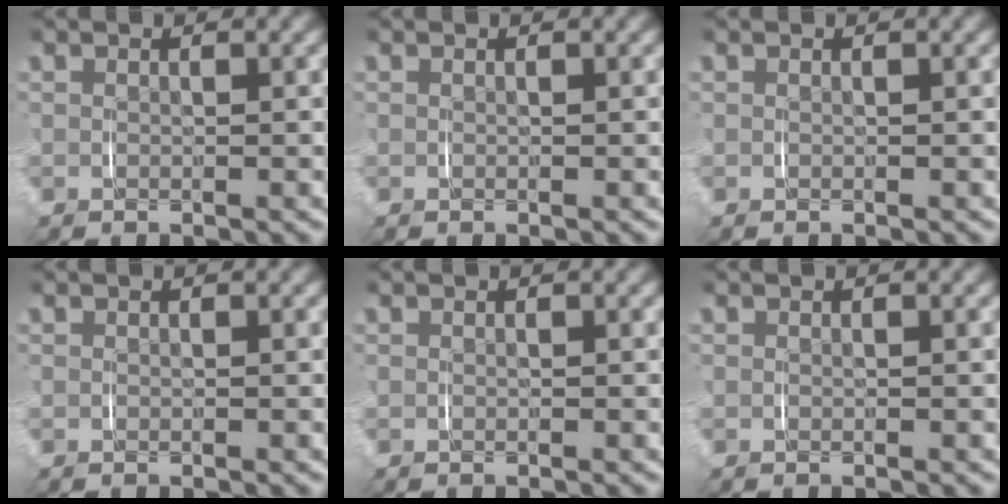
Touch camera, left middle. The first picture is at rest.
{"total": 0.0}
{"total": 0.0}
{"total": 0.0}
{"total": 0.0}
{"total": 0.0}